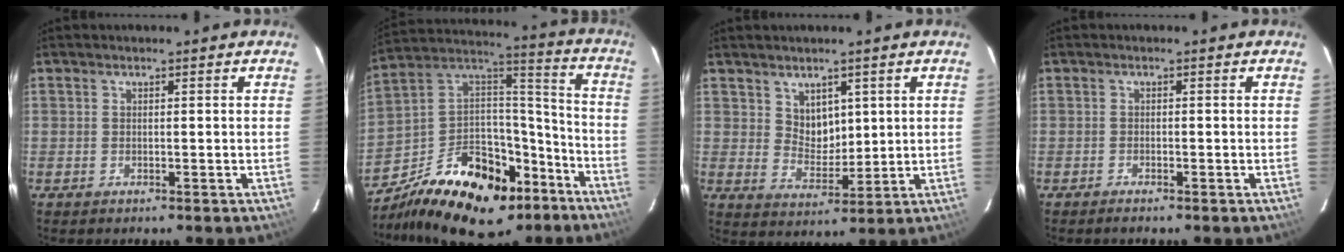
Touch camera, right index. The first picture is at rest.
{"total": 25.7, "force": [-15.9, 14.4, 14.2], "torque": [-0.275, 0.057, -0.226]}
{"total": 5.3, "force": [2.7, 3.9, 2.4], "torque": [-0.033, 0.000, 0.058]}
{"total": 1.1, "force": [-1.0, 0.2, 0.4], "torque": [-0.013, -0.001, -0.020]}